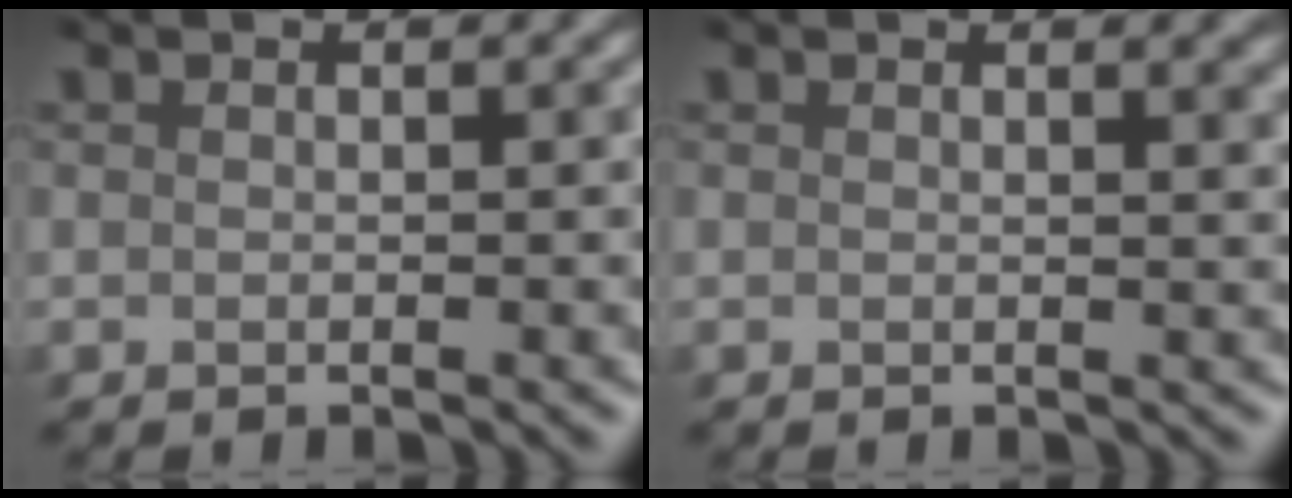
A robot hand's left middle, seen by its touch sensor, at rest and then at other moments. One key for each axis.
{"total": 2.2, "fx": 0.9, "fy": 1.0, "fz": 1.7, "tx": -0.005, "ty": 0.013, "tz": -0.007}